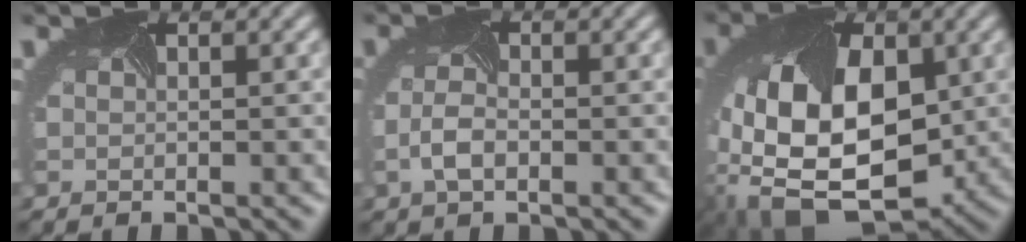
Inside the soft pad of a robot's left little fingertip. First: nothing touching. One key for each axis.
{"total": 2.0, "fx": -0.8, "fy": 1.1, "fz": 1.5, "tx": -0.047, "ty": -0.001, "tz": -0.015}
{"total": 14.6, "fx": -1.1, "fy": 9.7, "fz": 10.8, "tx": -0.232, "ty": -0.034, "tz": -0.005}